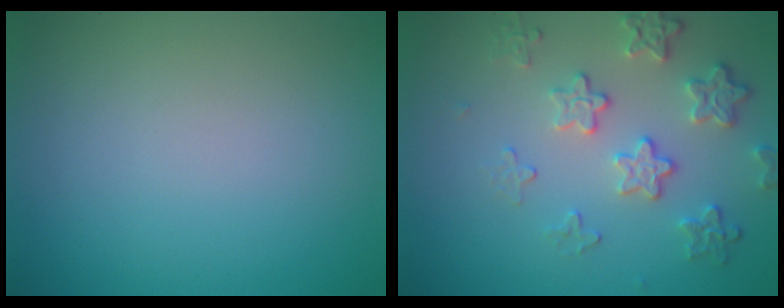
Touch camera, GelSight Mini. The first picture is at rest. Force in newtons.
{"total": 4.1, "press": 3.3, "slide": 2.5}